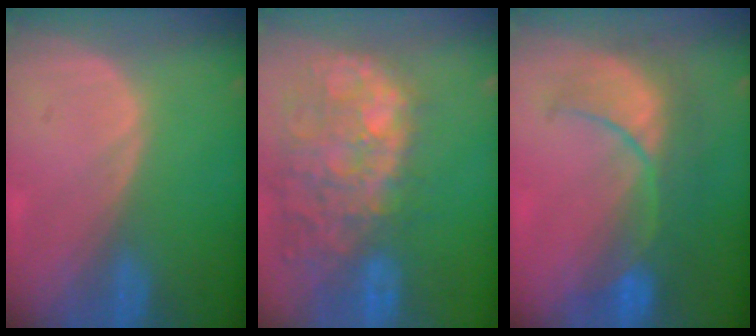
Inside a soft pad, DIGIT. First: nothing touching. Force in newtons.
{"total": 13.8, "press": 11.5, "slide": 7.6}
{"total": 8.3, "press": 8.3, "slide": 1.0}